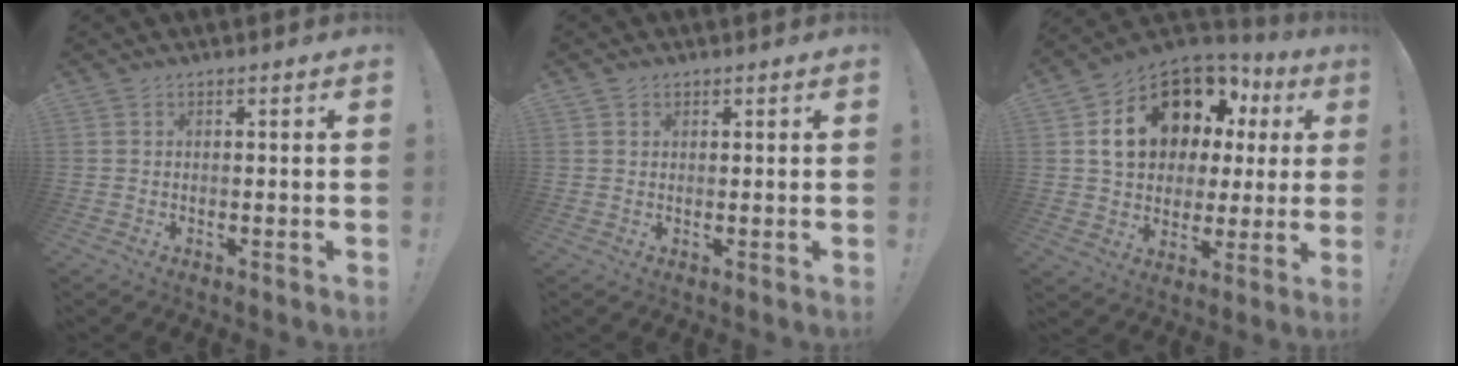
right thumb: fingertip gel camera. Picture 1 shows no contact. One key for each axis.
{"total": 1.2, "fx": 0.7, "fy": 0.9, "fz": 0.2, "tx": 0.003, "ty": -0.003, "tz": 0.013}
{"total": 17.8, "fx": 7.3, "fy": 12.5, "fz": 10.4, "tx": -0.156, "ty": -0.036, "tz": 0.151}